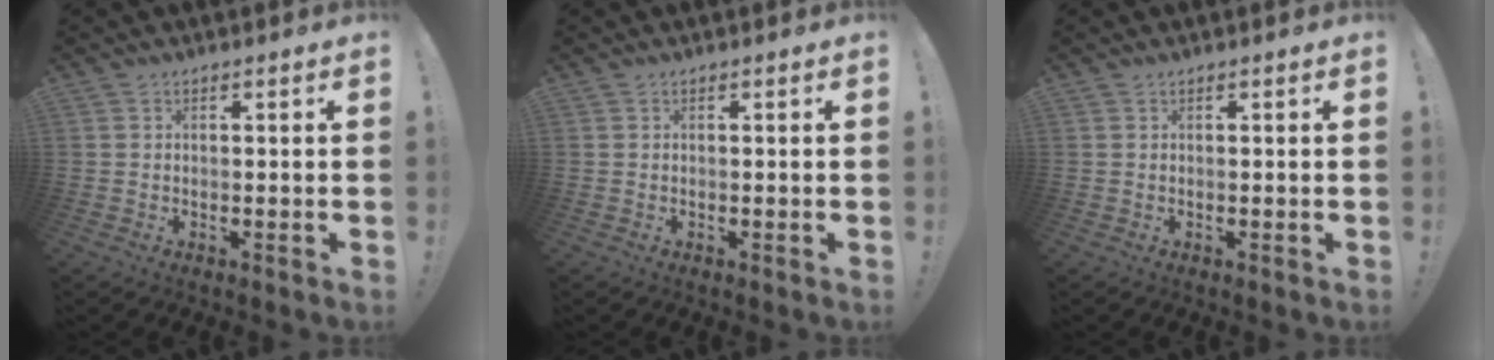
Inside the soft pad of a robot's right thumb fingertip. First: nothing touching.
{"total": 0.0}
{"total": 0.0}